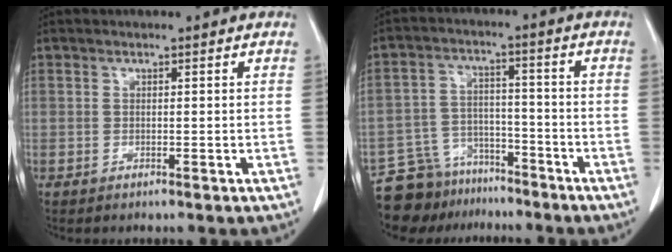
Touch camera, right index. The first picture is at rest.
{"total": 9.5, "force": [-8.0, 5.1, 0.7], "torque": [-0.017, 0.030, -0.131]}